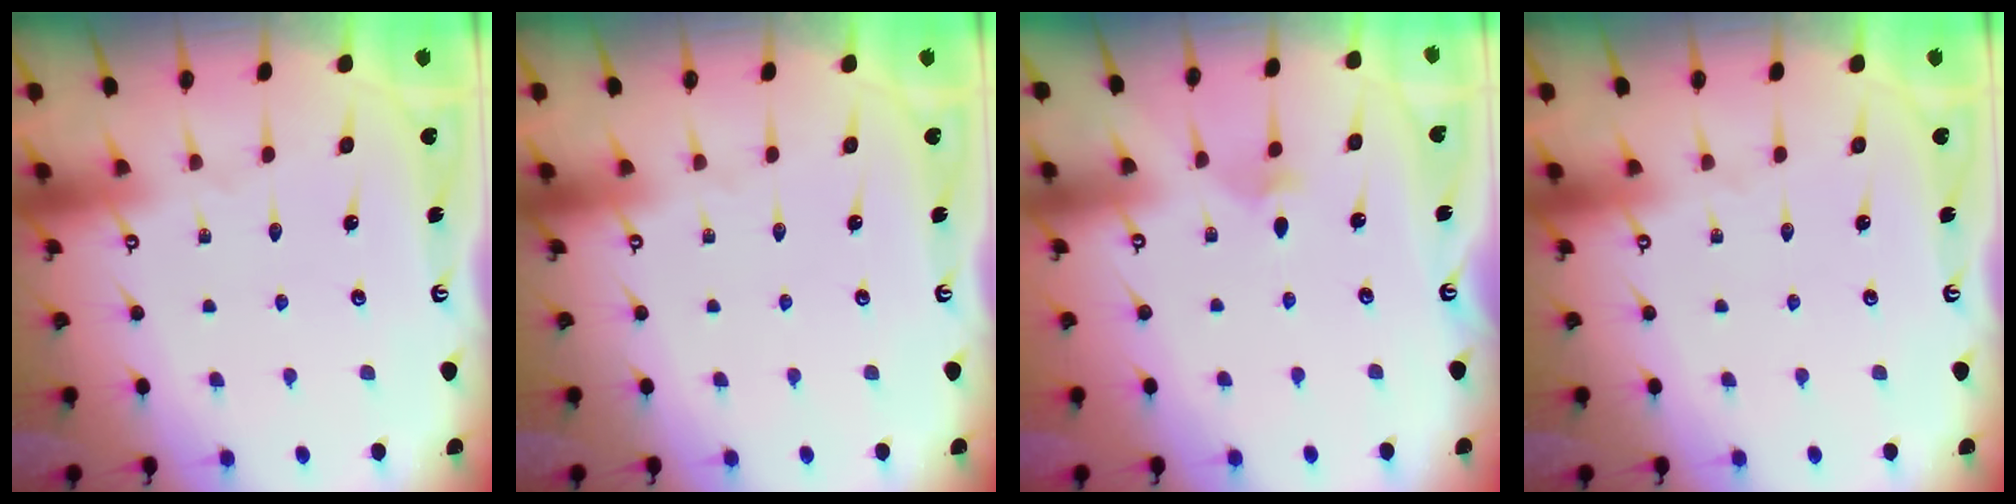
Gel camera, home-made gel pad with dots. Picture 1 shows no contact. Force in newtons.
{"total": 0.0}
{"total": 3.0, "press": 2.9, "slide": 0.7}
{"total": 0.0}